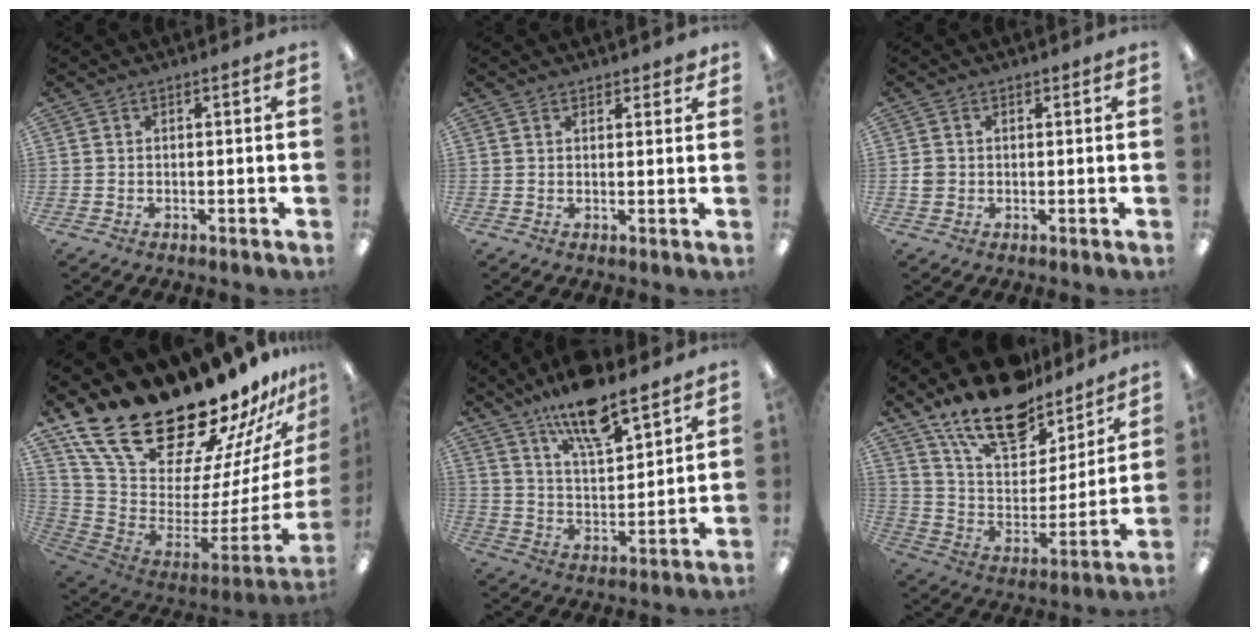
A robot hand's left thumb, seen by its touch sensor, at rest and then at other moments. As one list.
[{"total": 2.0, "force": [1.8, 0.9, 0.3], "torque": [0.009, -0.008, 0.030]}, {"total": 2.0, "force": [0.1, 2.0, 0.4], "torque": [0.000, 0.001, -0.001]}, {"total": 27.3, "force": [21.9, 9.2, 13.3], "torque": [-0.242, -0.185, 0.408]}, {"total": 13.5, "force": [10.9, 3.7, 7.1], "torque": [-0.120, -0.064, 0.188]}, {"total": 19.9, "force": [15.6, 8.3, 9.2], "torque": [-0.173, -0.098, 0.276]}]